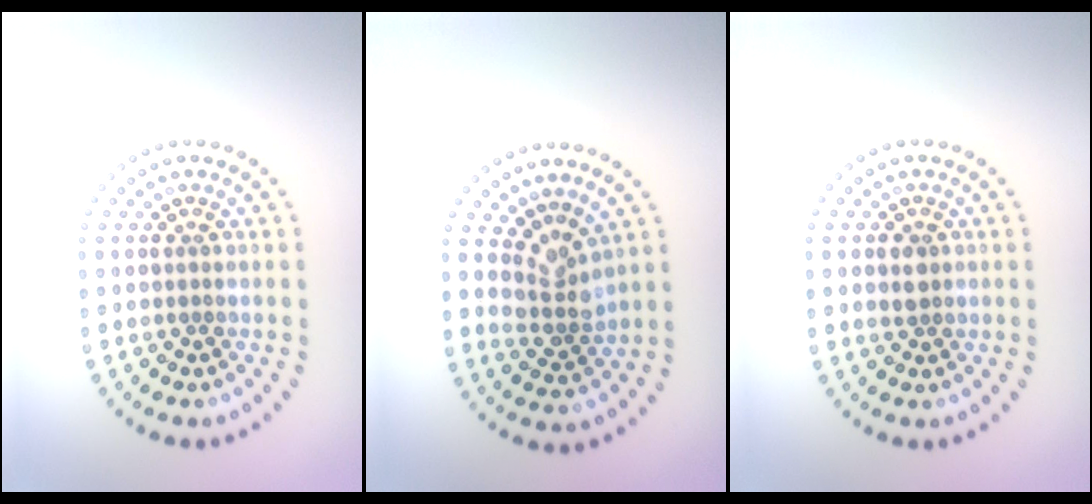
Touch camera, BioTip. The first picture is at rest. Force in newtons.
{"total": 2.7, "press": 2.0, "slide": 1.8}
{"total": 1.5, "press": 1.4, "slide": 0.5}